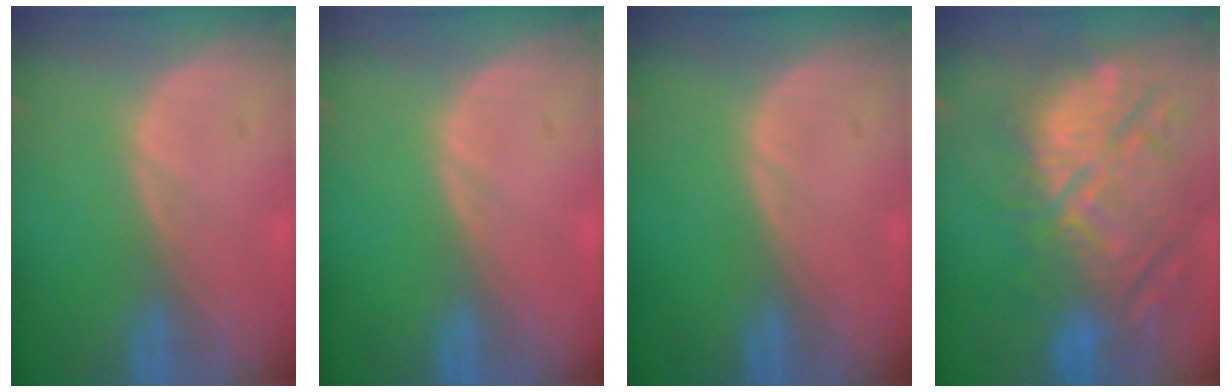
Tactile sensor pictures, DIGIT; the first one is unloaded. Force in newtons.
{"total": 0.0}
{"total": 0.0}
{"total": 13.8, "press": 12.6, "slide": 5.6}